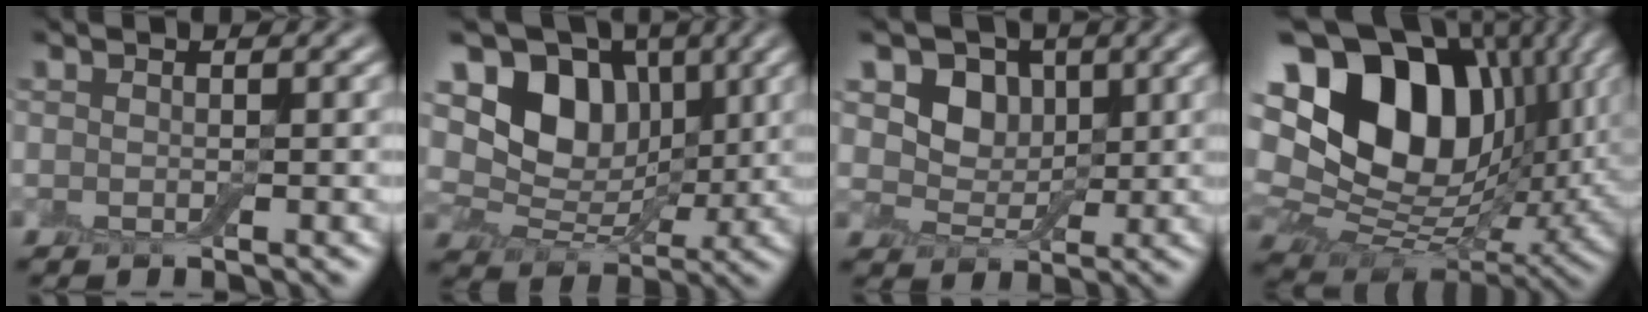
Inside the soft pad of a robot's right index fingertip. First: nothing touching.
{"total": 7.9, "force": [2.5, 6.1, 4.4], "torque": [-0.076, -0.008, 0.030]}
{"total": 4.9, "force": [1.8, 3.8, 2.4], "torque": [-0.047, -0.014, 0.026]}
{"total": 20.3, "force": [6.7, 14.3, 12.7], "torque": [-0.251, 0.015, 0.139]}